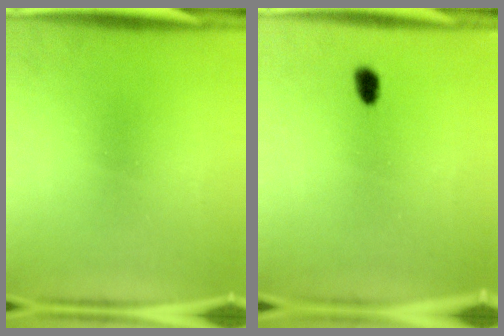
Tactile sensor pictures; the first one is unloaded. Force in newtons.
{"total": 2.2}